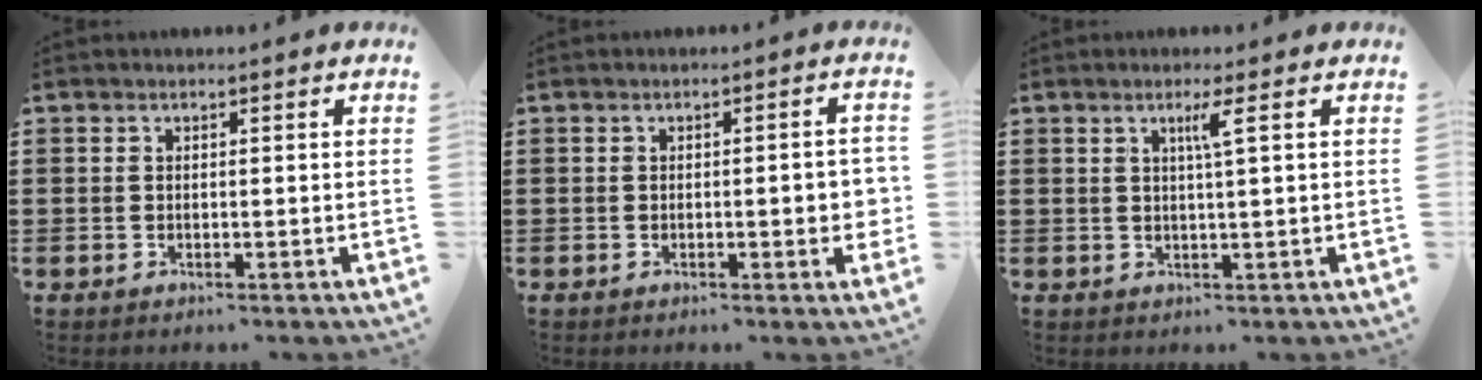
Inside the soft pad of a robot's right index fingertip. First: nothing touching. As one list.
[{"total": 4.0, "force": [-0.5, 0.8, 3.9], "torque": [-0.046, -0.004, -0.012]}, {"total": 2.5, "force": [0.8, -0.4, 2.3], "torque": [-0.046, -0.006, 0.011]}]